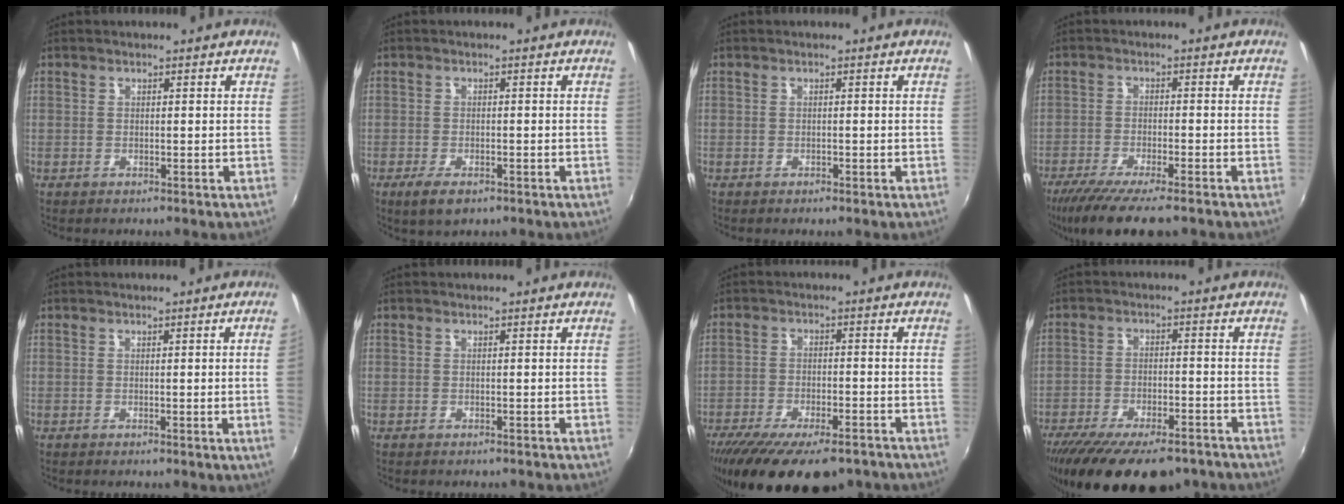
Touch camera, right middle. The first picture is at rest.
{"total": 4.3, "force": [-2.6, 1.8, 3.0], "torque": [-0.068, -0.013, -0.045]}
{"total": 0.5, "force": [-0.4, 0.3, 0.1], "torque": [-0.004, -0.002, -0.008]}
{"total": 11.1, "force": [-8.7, 1.7, 6.7], "torque": [-0.144, -0.041, -0.149]}
{"total": 2.8, "force": [0.0, -1.7, 2.3], "torque": [-0.031, -0.014, 0.004]}
{"total": 1.4, "force": [-1.3, 0.4, 0.4], "torque": [-0.012, -0.008, -0.017]}
{"total": 19.2, "force": [-14.2, 6.7, 11.2], "torque": [-0.222, -0.050, -0.209]}
{"total": 20.9, "force": [-16.0, 7.2, 11.3], "torque": [-0.221, -0.040, -0.231]}